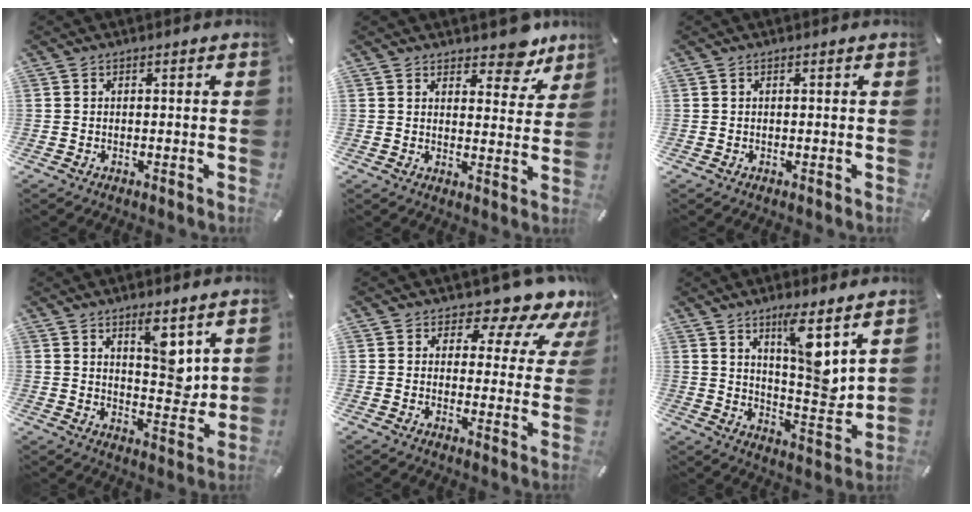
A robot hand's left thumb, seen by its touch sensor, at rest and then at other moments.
{"total": 8.6, "force": [7.1, 3.9, 2.9], "torque": [-0.010, -0.060, 0.121]}
{"total": 0.0}
{"total": 9.2, "force": [5.2, 4.3, 6.3], "torque": [-0.072, -0.043, 0.084]}
{"total": 10.1, "force": [7.9, 4.3, 4.5], "torque": [-0.063, -0.066, 0.138]}
{"total": 11.8, "force": [6.8, 3.0, 9.2], "torque": [-0.122, -0.061, 0.111]}